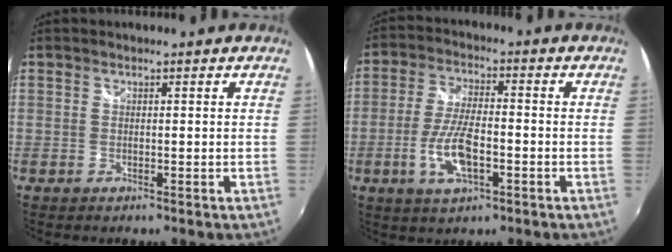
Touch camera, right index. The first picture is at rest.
{"total": 9.3, "force": [-3.1, 3.4, 8.1], "torque": [-0.167, -0.004, -0.057]}